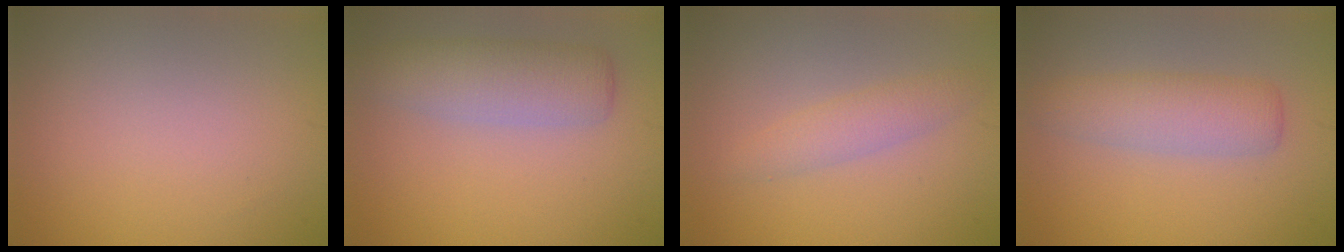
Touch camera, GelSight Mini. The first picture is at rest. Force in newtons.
{"total": 4.4, "press": 4.4, "slide": 0.4}
{"total": 2.1, "press": 2.1, "slide": 0.1}
{"total": 3.9, "press": 3.9, "slide": 0.1}